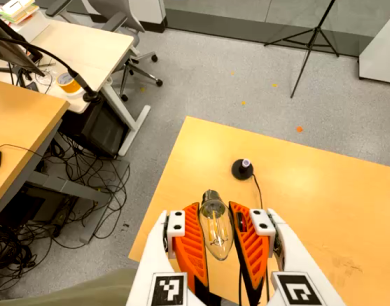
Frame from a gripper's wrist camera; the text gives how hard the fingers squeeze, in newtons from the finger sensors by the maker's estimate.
{"total": 20.0, "left": 22.3, "right": 17.7}